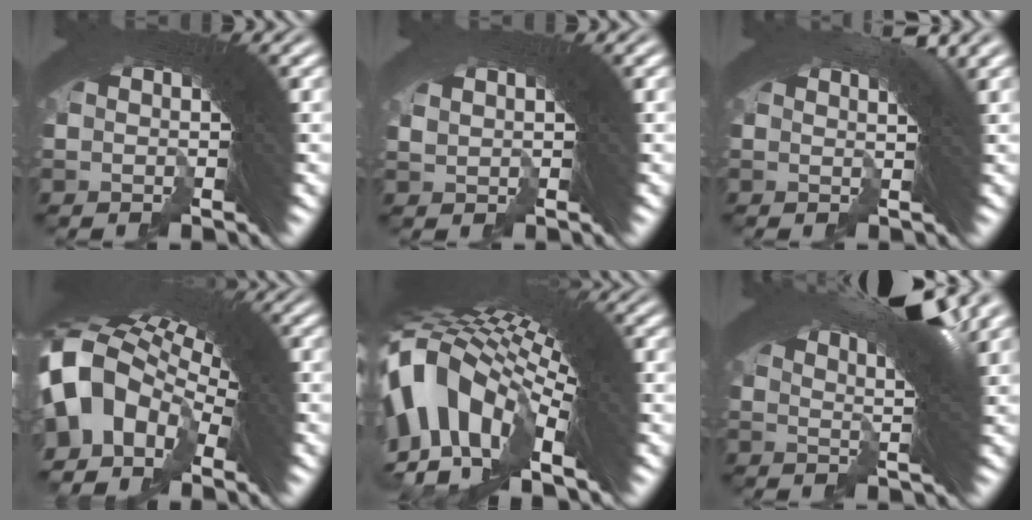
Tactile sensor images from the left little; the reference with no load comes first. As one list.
[{"total": 1.1, "force": [0.7, -0.8, -0.1], "torque": [0.024, 0.008, 0.020]}, {"total": 3.6, "force": [2.5, -0.8, 2.5], "torque": [-0.028, 0.009, 0.039]}, {"total": 10.6, "force": [1.0, 7.4, 7.4], "torque": [-0.147, 0.001, 0.005]}, {"total": 11.8, "force": [0.0, 7.1, 9.4], "torque": [-0.174, 0.000, -0.013]}, {"total": 10.7, "force": [5.8, 2.2, 8.7], "torque": [-0.104, 0.035, 0.077]}]